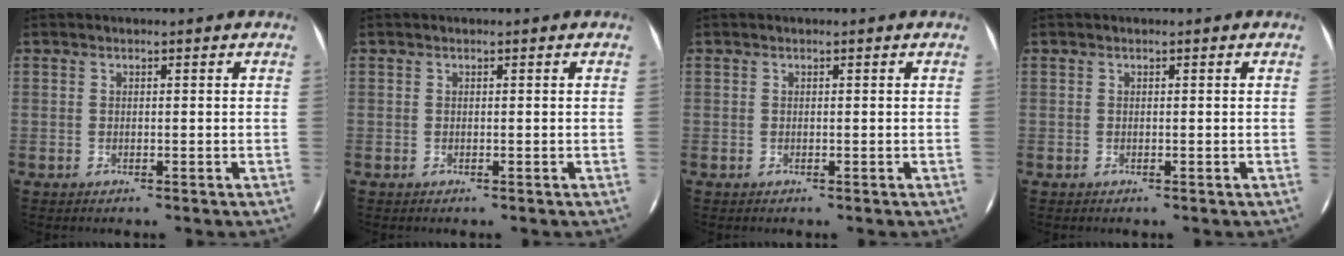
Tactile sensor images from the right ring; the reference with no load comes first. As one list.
[{"total": 0.0}, {"total": 0.0}, {"total": 0.0}]